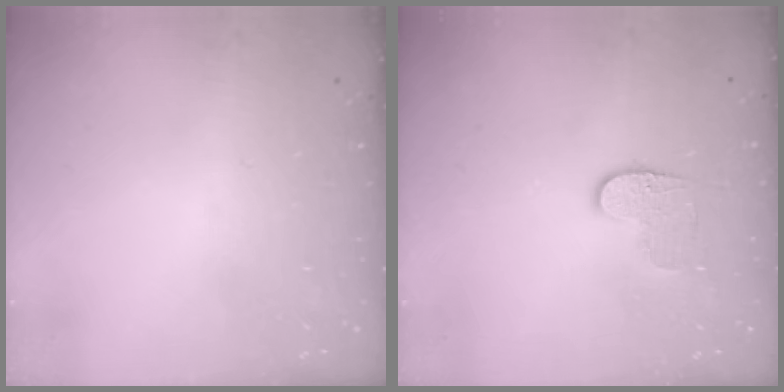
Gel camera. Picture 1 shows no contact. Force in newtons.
{"total": 6.6, "press": 6.6, "slide": 0.3}